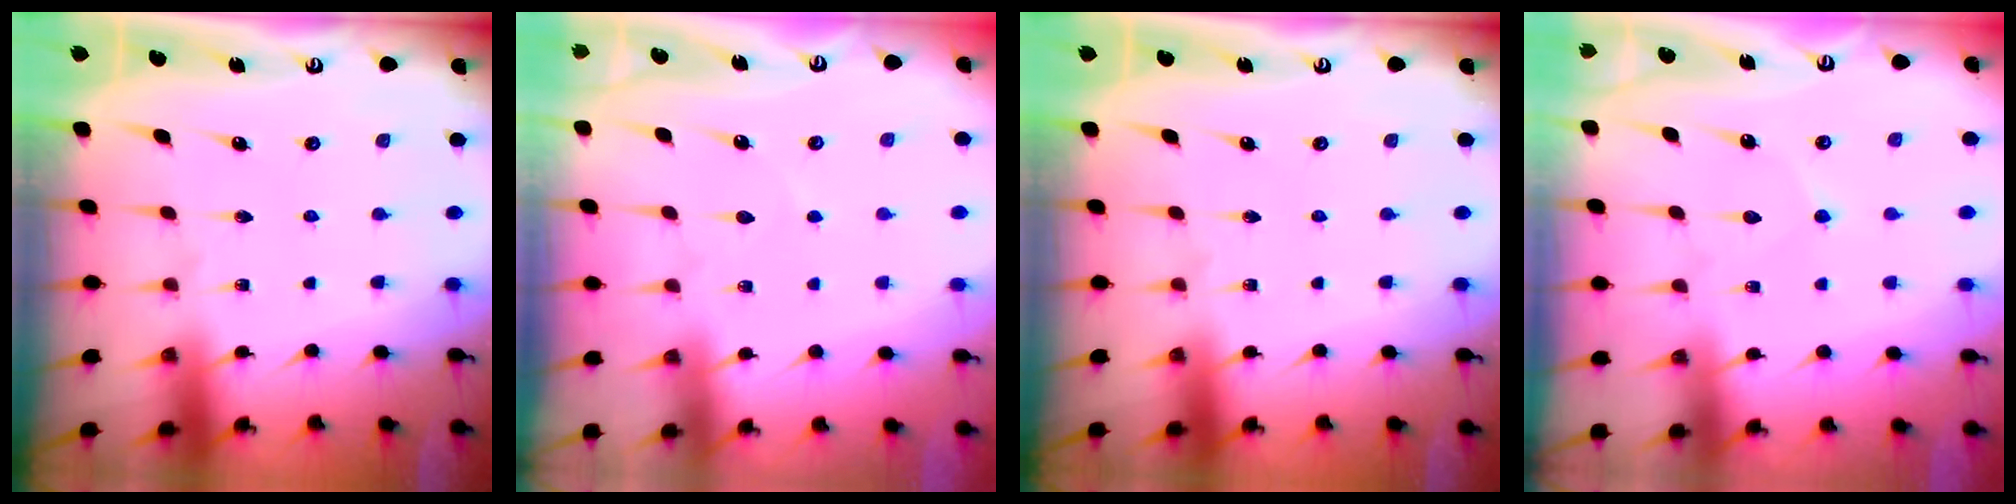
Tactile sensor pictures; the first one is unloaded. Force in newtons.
{"total": 3.3, "press": 3.3, "slide": 0.5}
{"total": 0.0}
{"total": 3.6, "press": 3.5, "slide": 0.4}